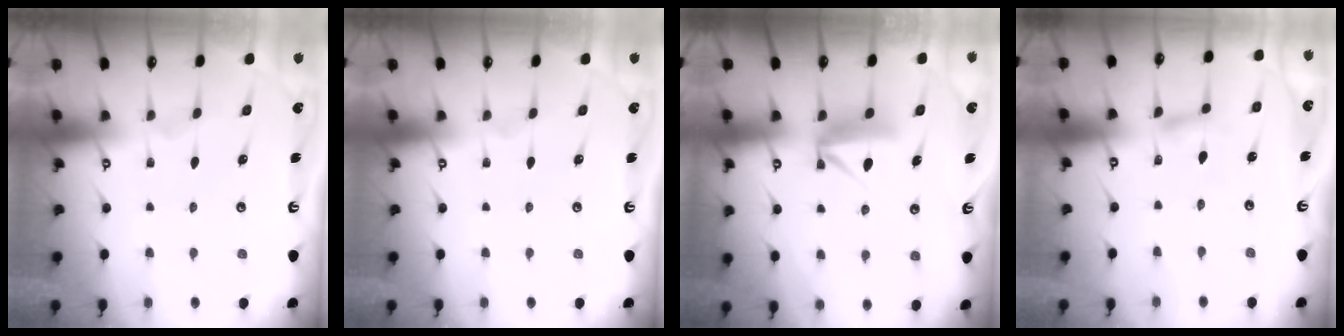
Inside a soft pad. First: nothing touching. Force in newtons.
{"total": 0.0}
{"total": 7.7, "press": 7.7, "slide": 0.3}
{"total": 2.5, "press": 2.5, "slide": 0.2}